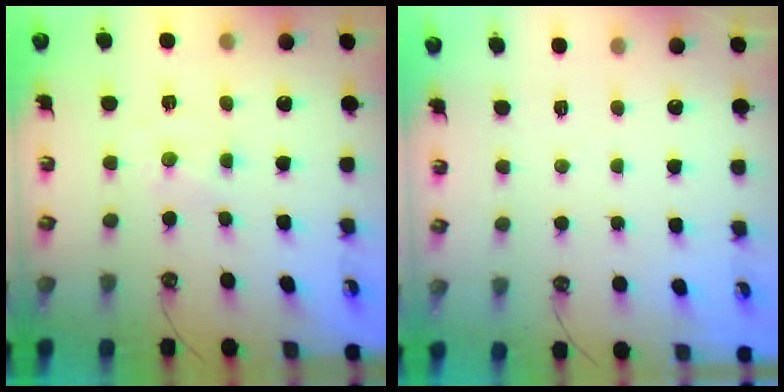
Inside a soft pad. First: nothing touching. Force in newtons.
{"total": 2.6, "press": 2.6, "slide": 0.4}